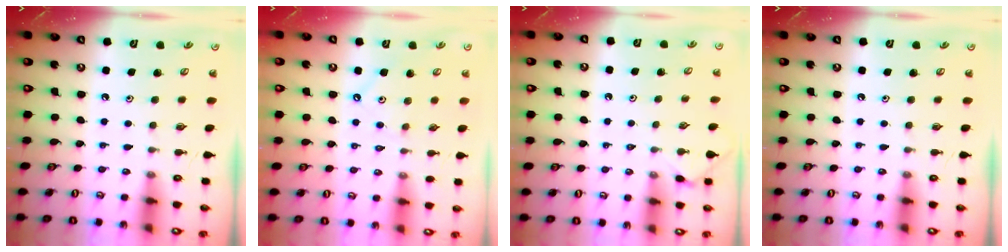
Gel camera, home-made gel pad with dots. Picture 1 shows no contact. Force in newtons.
{"total": 1.9, "press": 1.9, "slide": 0.3}
{"total": 2.1, "press": 2.0, "slide": 0.5}
{"total": 0.0}